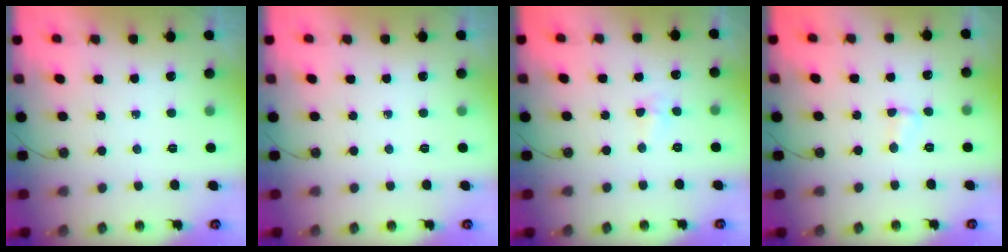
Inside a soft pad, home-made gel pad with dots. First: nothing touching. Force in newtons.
{"total": 0.0}
{"total": 2.7, "press": 2.6, "slide": 0.6}
{"total": 2.8, "press": 2.8, "slide": 0.3}